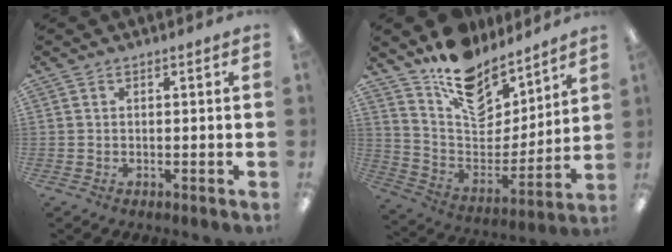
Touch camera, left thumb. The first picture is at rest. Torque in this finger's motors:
{"motor_torque": [2.20, 0.87, 1.39, -1.38, 0.38]}